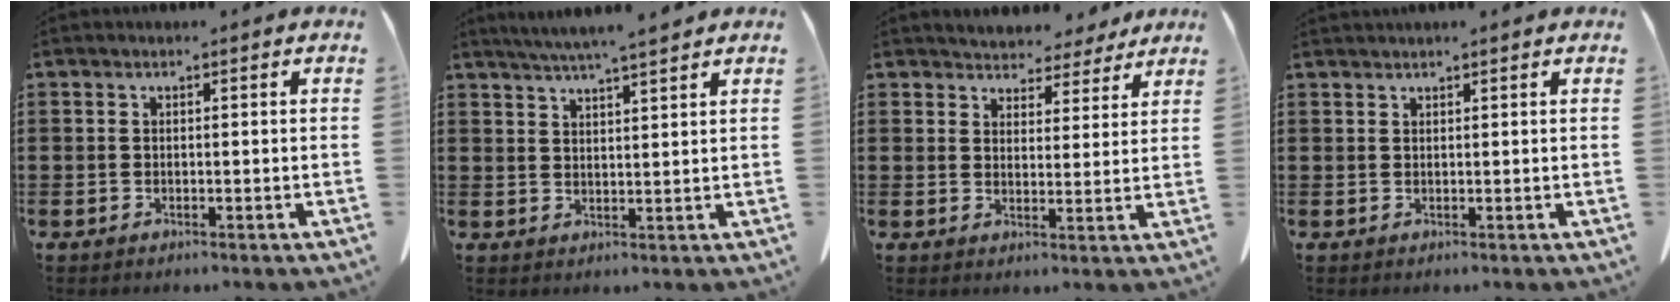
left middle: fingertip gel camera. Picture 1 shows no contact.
{"total": 3.9, "force": [3.6, -0.6, 1.6], "torque": [-0.041, -0.010, 0.062]}
{"total": 4.5, "force": [4.4, 1.0, -0.1], "torque": [-0.009, -0.021, 0.080]}
{"total": 1.0, "force": [1.0, -0.1, 0.2], "torque": [-0.005, -0.002, 0.020]}